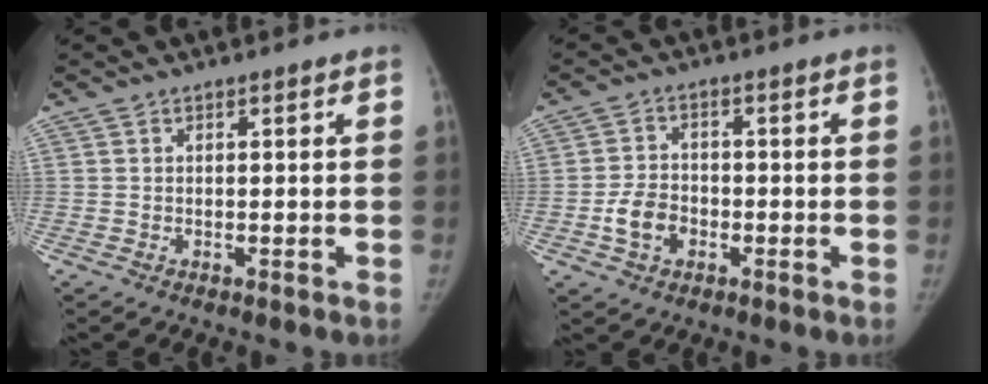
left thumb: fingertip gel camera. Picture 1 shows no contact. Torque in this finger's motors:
{"motor_torque": [0.78, 0.78, 0.24, -0.77, 0.08]}